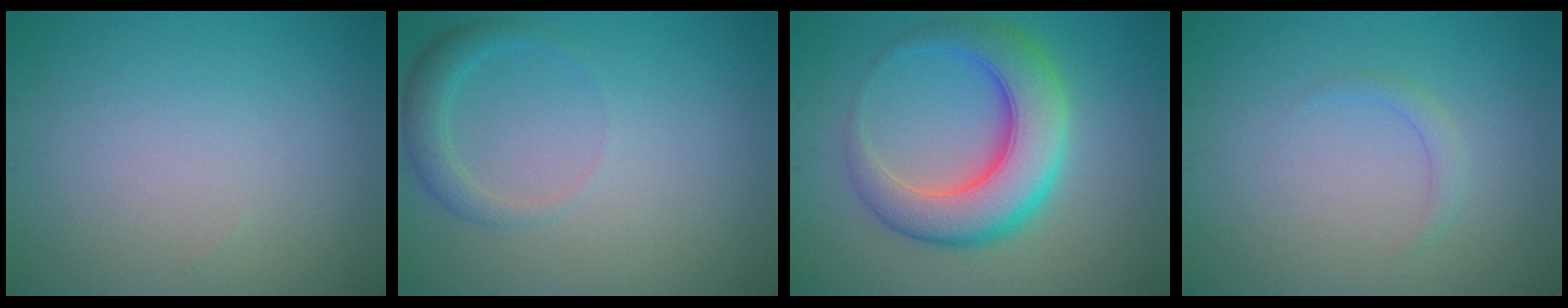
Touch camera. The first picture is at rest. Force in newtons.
{"total": 2.1, "press": 2.1, "slide": 0.2}
{"total": 8.1, "press": 8.1, "slide": 0.1}
{"total": 1.1, "press": 1.1, "slide": 0.1}